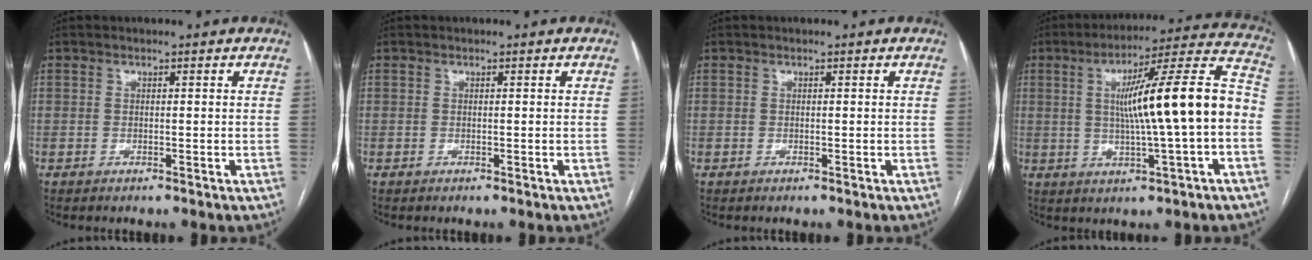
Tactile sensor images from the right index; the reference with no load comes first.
{"total": 0.0}
{"total": 0.0}
{"total": 17.0, "force": [-0.4, 0.5, 17.0], "torque": [-0.256, 0.027, -0.006]}